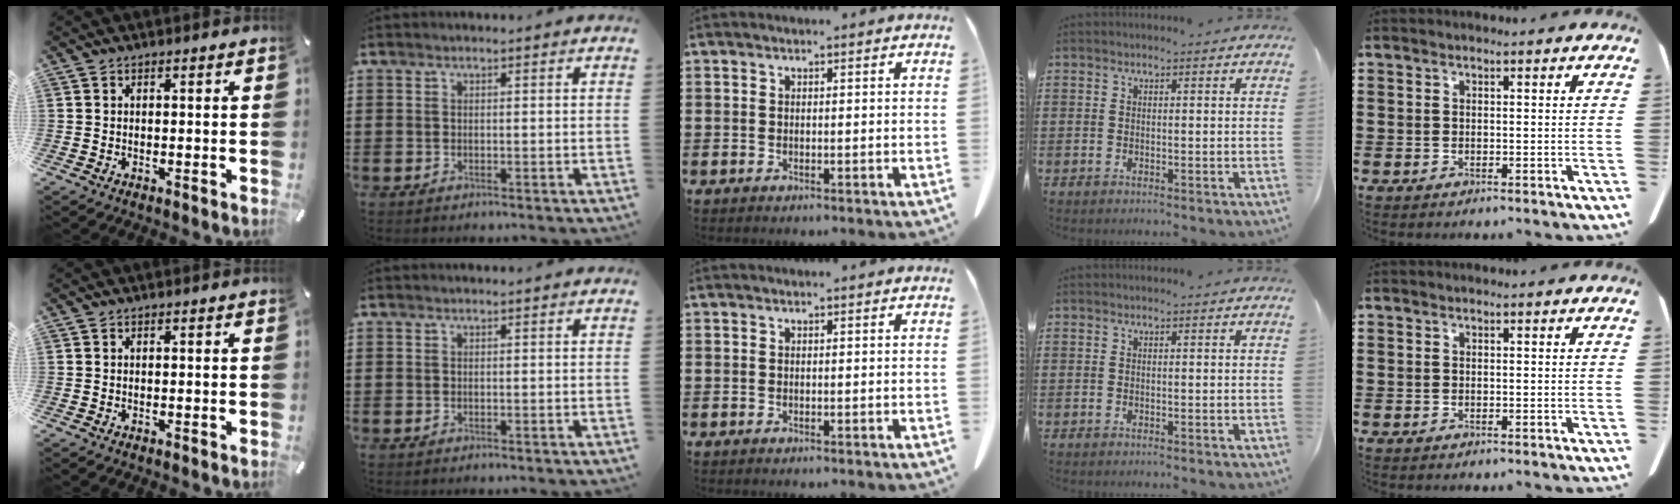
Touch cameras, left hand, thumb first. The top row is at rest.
{}